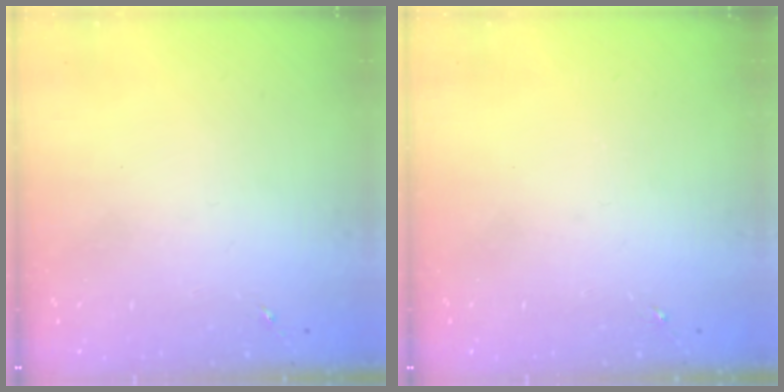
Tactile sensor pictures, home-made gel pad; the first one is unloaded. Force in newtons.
{"total": 0.0}